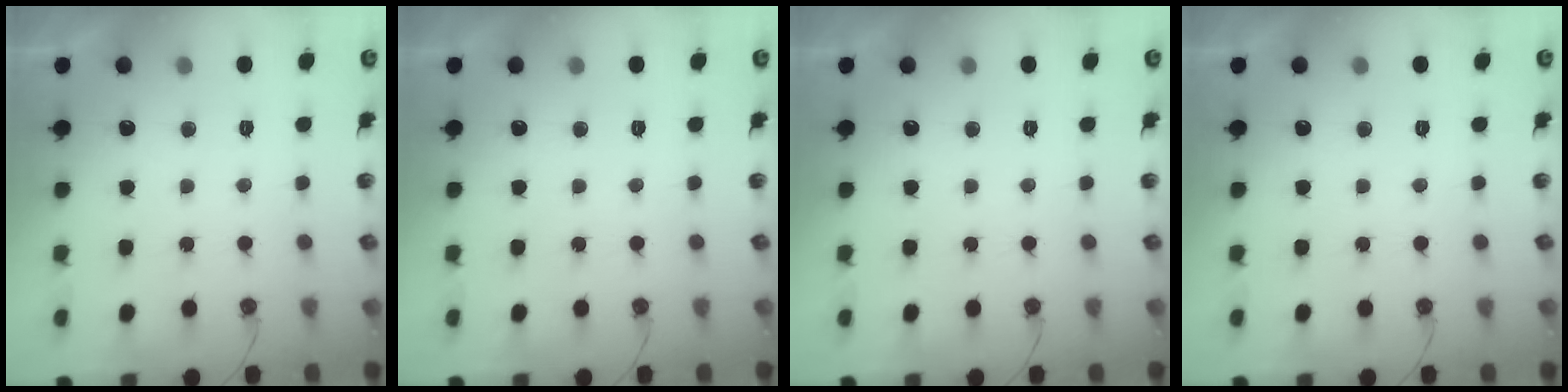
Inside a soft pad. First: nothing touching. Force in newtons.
{"total": 0.0}
{"total": 0.8, "press": 0.5, "slide": 0.6}
{"total": 0.0}